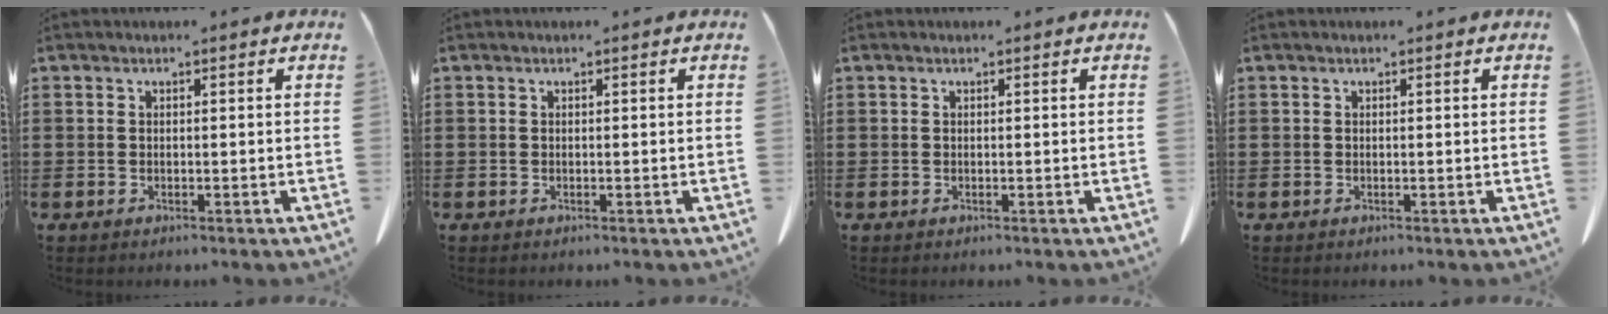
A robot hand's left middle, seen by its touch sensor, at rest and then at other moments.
{"total": 0.0}
{"total": 0.0}
{"total": 0.0}